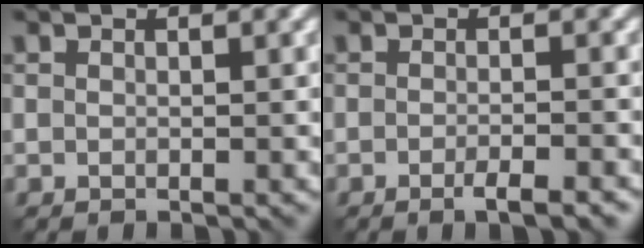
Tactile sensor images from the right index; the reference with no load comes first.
{"total": 2.7, "force": [-1.5, 0.5, 2.1], "torque": [-0.025, -0.001, -0.029]}